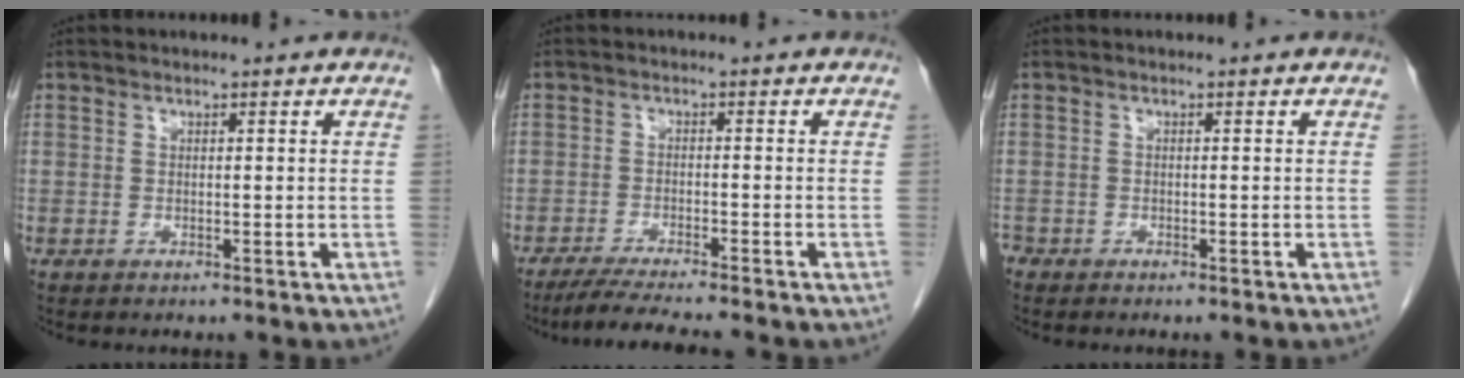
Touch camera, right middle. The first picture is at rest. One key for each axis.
{"total": 7.1, "fx": -6.1, "fy": -0.6, "fz": 3.6, "tx": -0.058, "ty": -0.024, "tz": -0.100}
{"total": 1.1, "fx": -0.9, "fy": 0.6, "fz": 0.2, "tx": -0.009, "ty": 0.000, "tz": -0.017}